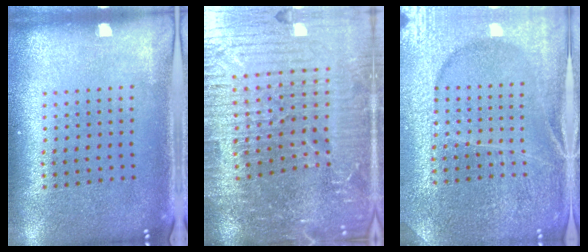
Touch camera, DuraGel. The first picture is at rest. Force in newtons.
{"total": 6.4, "press": 5.6, "slide": 3.0}
{"total": 4.2, "press": 4.0, "slide": 1.2}